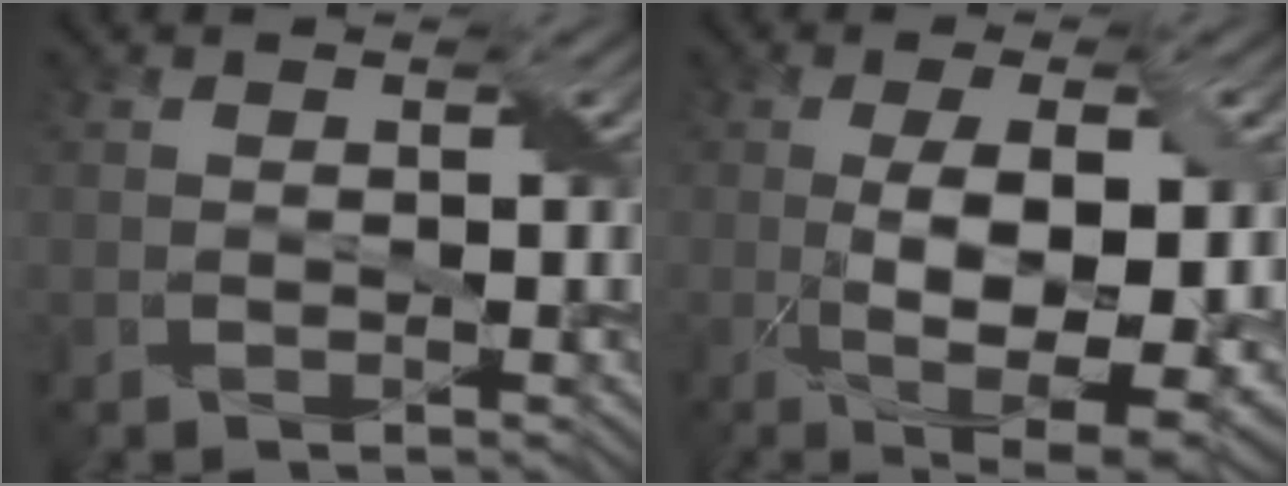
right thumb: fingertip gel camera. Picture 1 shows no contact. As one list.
[{"total": 12.2, "force": [-1.9, 4.4, 11.2], "torque": [-0.182, -0.008, -0.018]}]